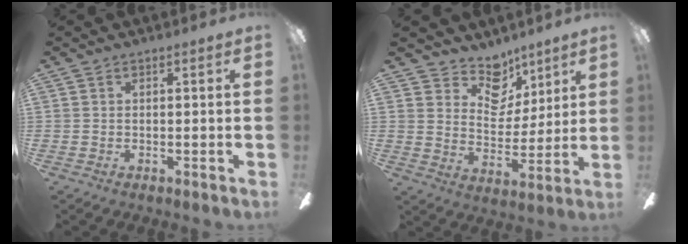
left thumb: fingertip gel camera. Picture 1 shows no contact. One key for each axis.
{"total": 11.0, "fx": 7.8, "fy": 7.1, "fz": 3.3, "tx": -0.054, "ty": -0.055, "tz": 0.150}